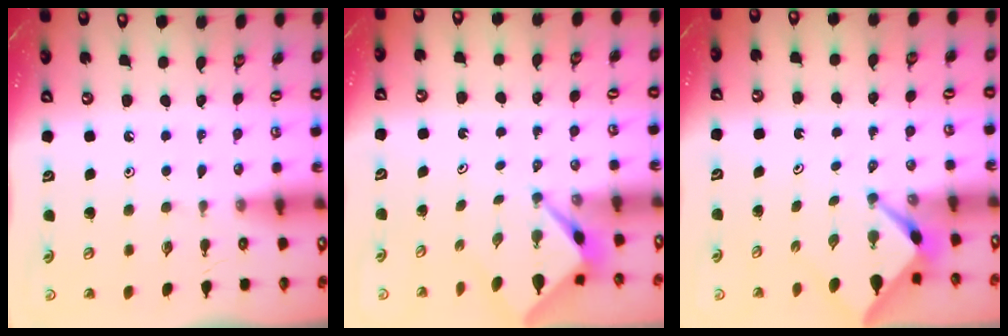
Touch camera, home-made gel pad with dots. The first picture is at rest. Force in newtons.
{"total": 2.6, "press": 2.6, "slide": 0.2}
{"total": 2.7, "press": 2.7, "slide": 0.3}